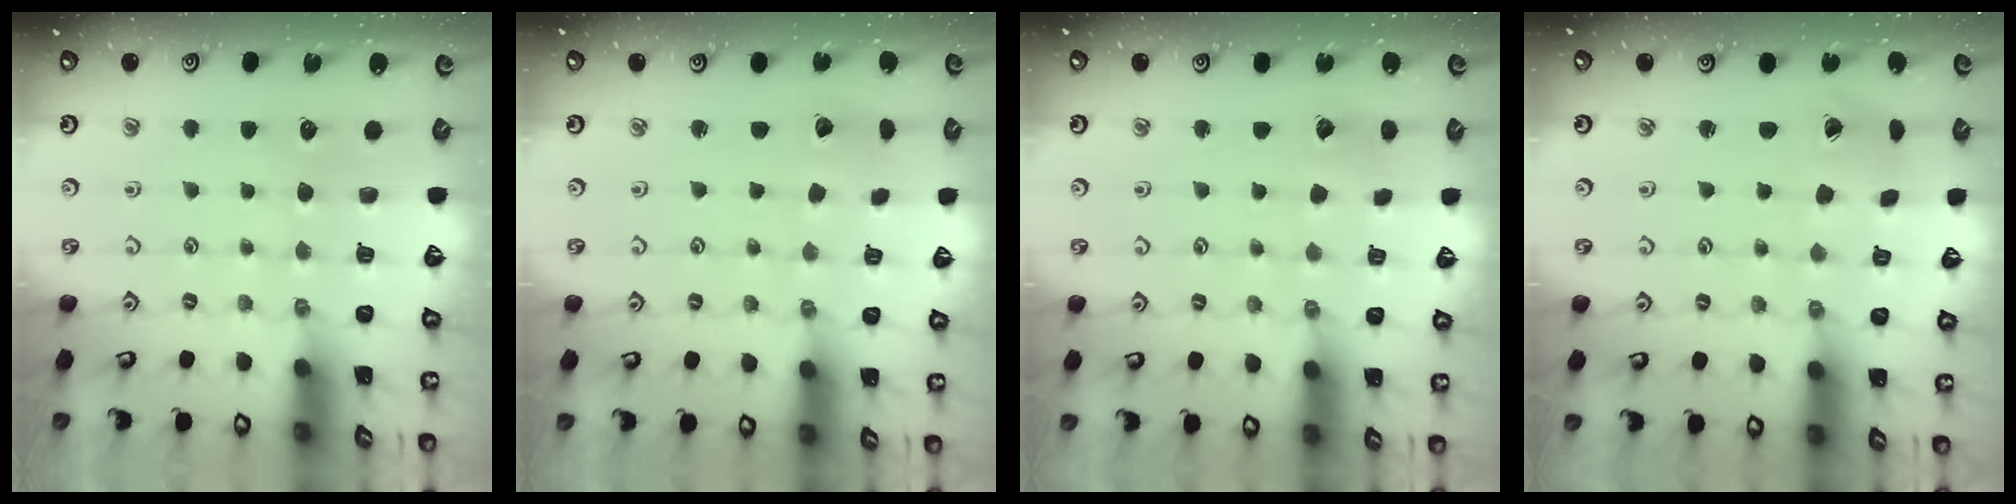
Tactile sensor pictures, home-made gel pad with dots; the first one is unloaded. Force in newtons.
{"total": 1.4, "press": 1.3, "slide": 0.2}
{"total": 3.5, "press": 3.5, "slide": 0.5}
{"total": 1.4, "press": 1.4, "slide": 0.2}